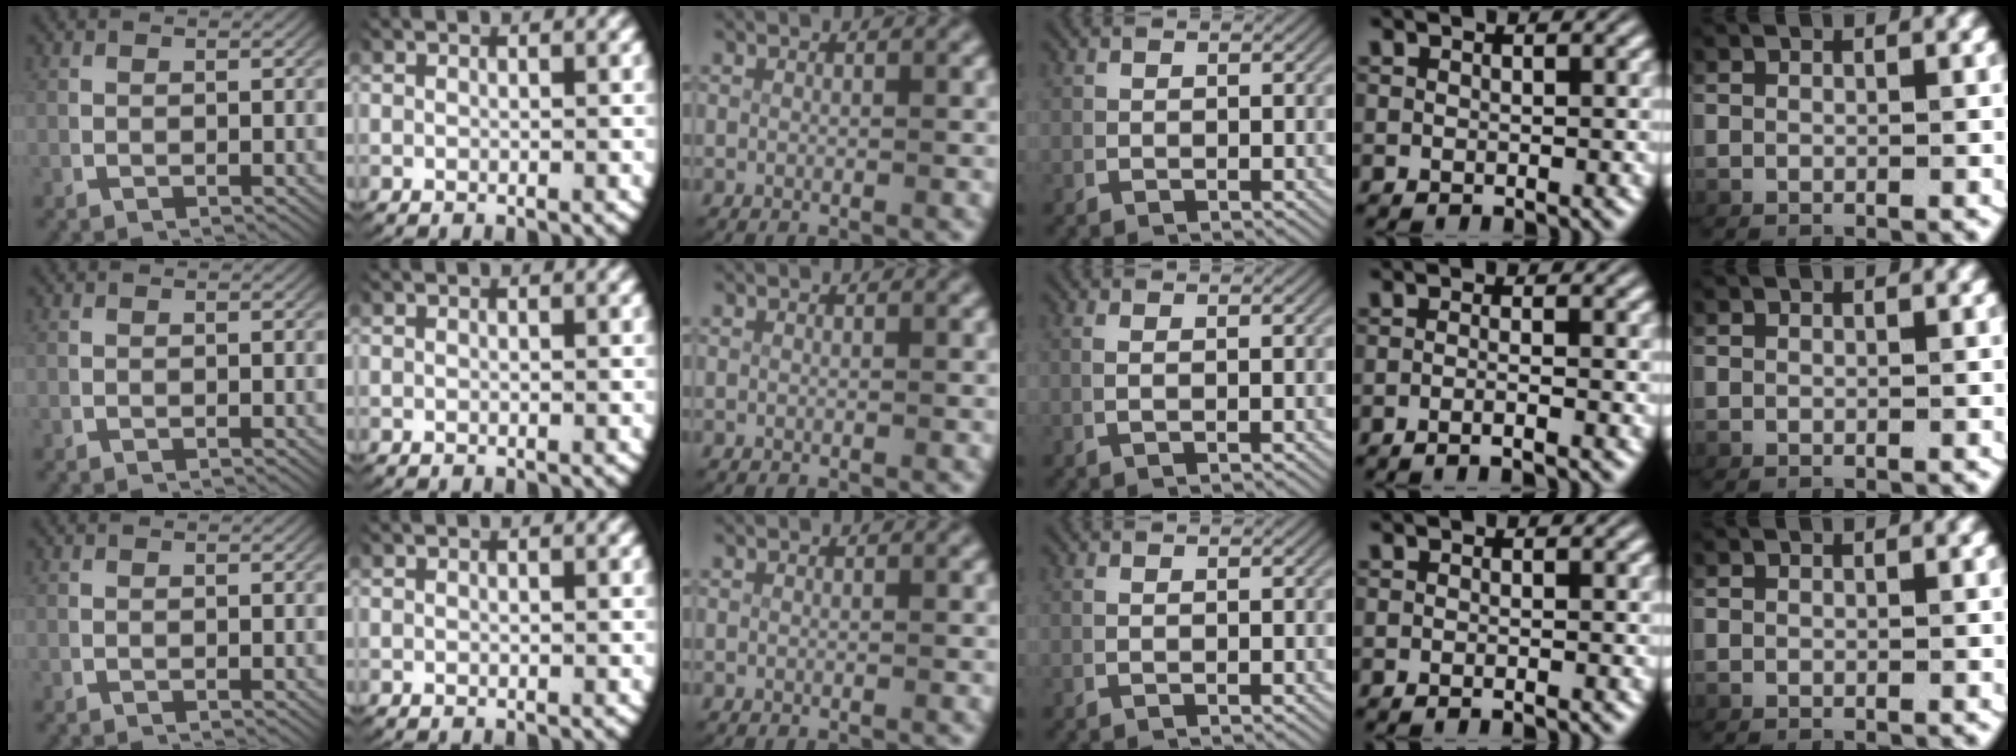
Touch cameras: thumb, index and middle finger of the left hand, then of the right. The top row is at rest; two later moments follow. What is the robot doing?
{"motion": "lift_and_place", "object": "scissors"}